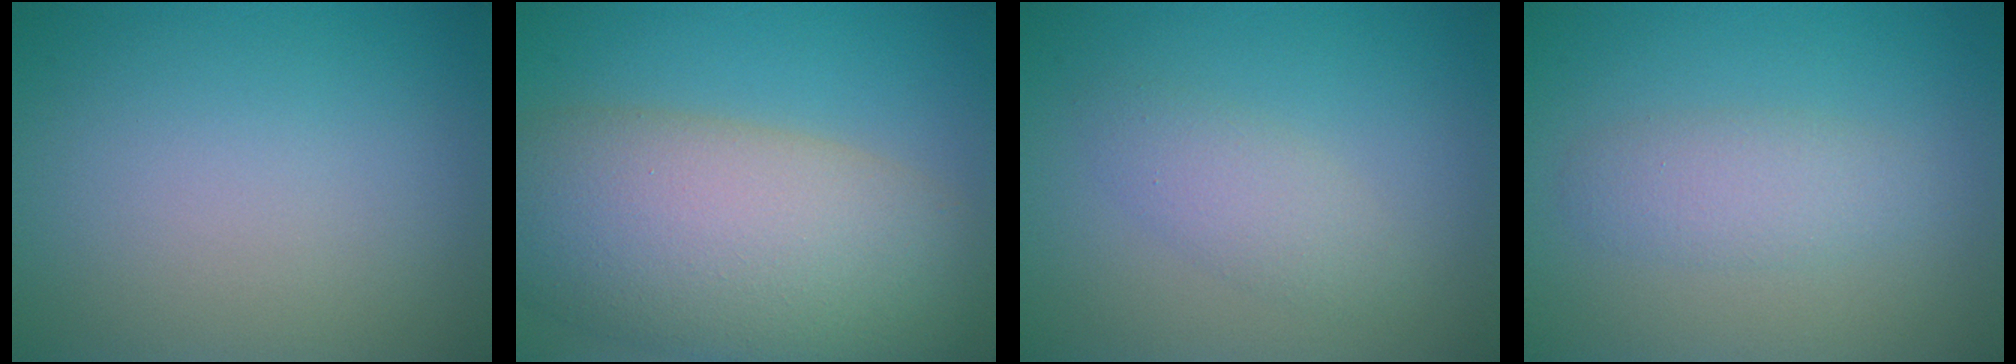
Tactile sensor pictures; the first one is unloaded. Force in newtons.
{"total": 12.3, "press": 12.2, "slide": 0.6}
{"total": 2.2, "press": 2.2, "slide": 0.0}
{"total": 2.4, "press": 2.4, "slide": 0.2}